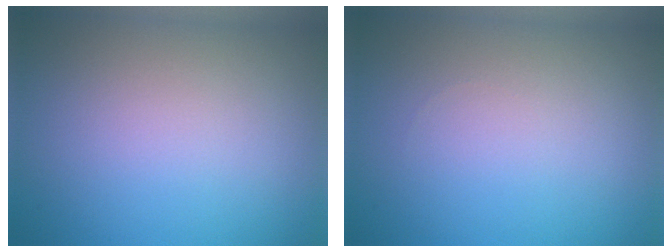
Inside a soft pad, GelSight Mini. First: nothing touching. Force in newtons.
{"total": 0.0}